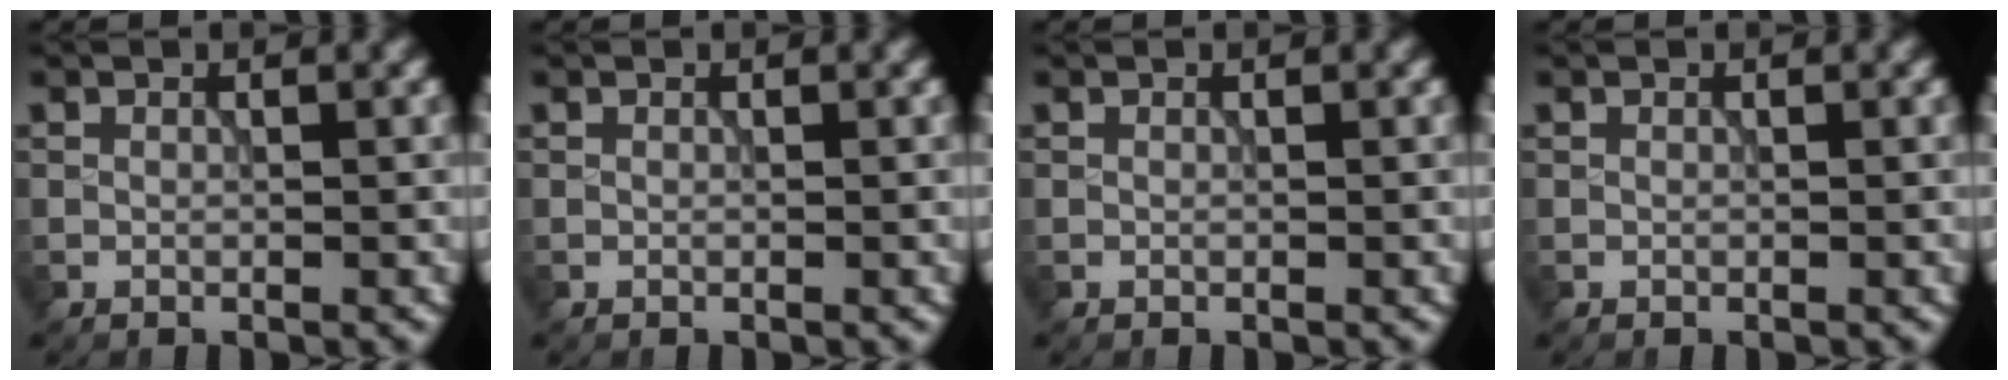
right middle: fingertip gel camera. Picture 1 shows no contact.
{"total": 0.0}
{"total": 0.0}
{"total": 0.0}